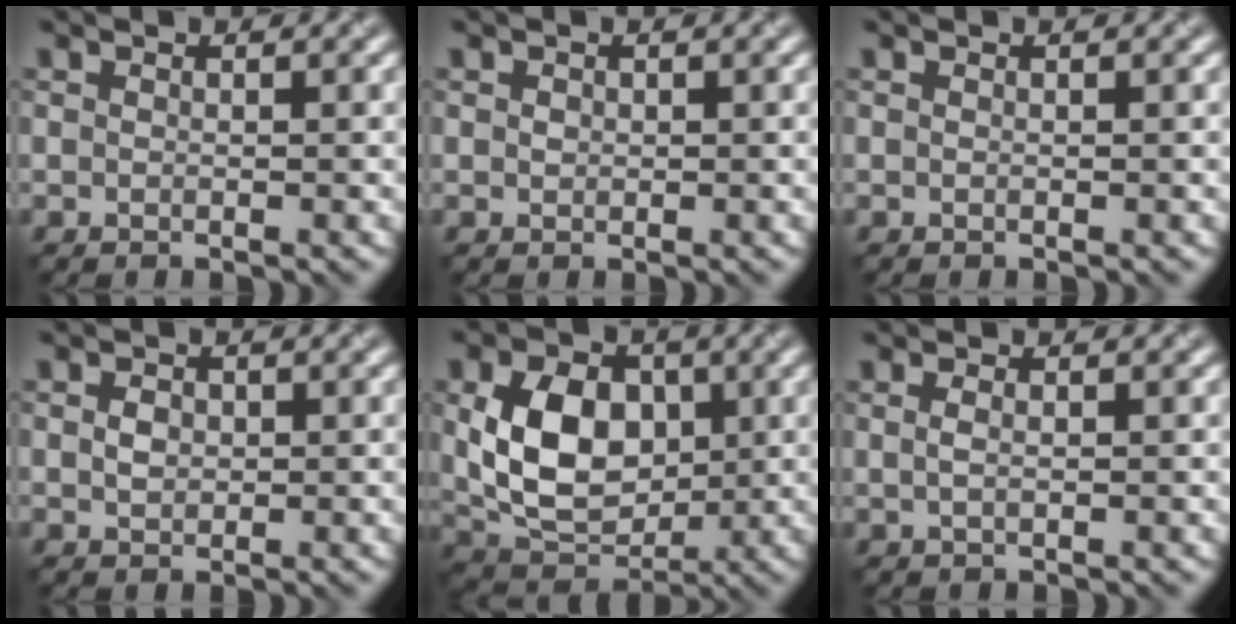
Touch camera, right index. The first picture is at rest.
{"total": 0.6, "force": [0.1, 0.5, 0.2], "torque": [-0.003, -0.001, 0.002]}
{"total": 0.0}
{"total": 1.4, "force": [0.2, 1.1, 0.9], "torque": [-0.016, 0.001, 0.002]}
{"total": 8.3, "force": [0.8, 5.9, 5.8], "torque": [-0.115, -0.004, 0.015]}
{"total": 0.9, "force": [0.2, 0.3, 0.8], "torque": [-0.017, 0.002, 0.004]}